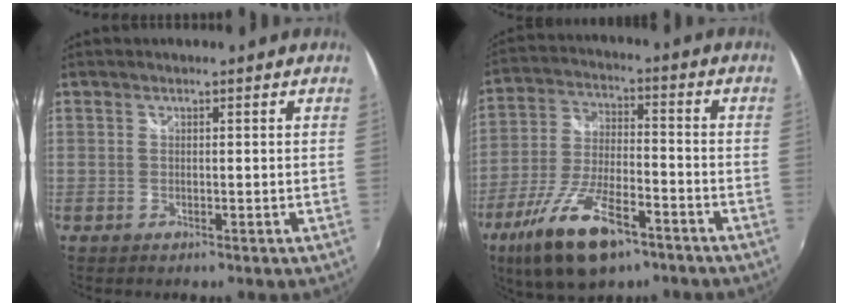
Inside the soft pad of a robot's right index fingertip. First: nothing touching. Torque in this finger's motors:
{"motor_torque": [1.29, -0.85, 0.67, 0.13]}